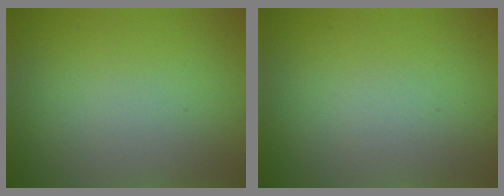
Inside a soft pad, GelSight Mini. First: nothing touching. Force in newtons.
{"total": 0.5, "press": 0.5, "slide": 0.0}